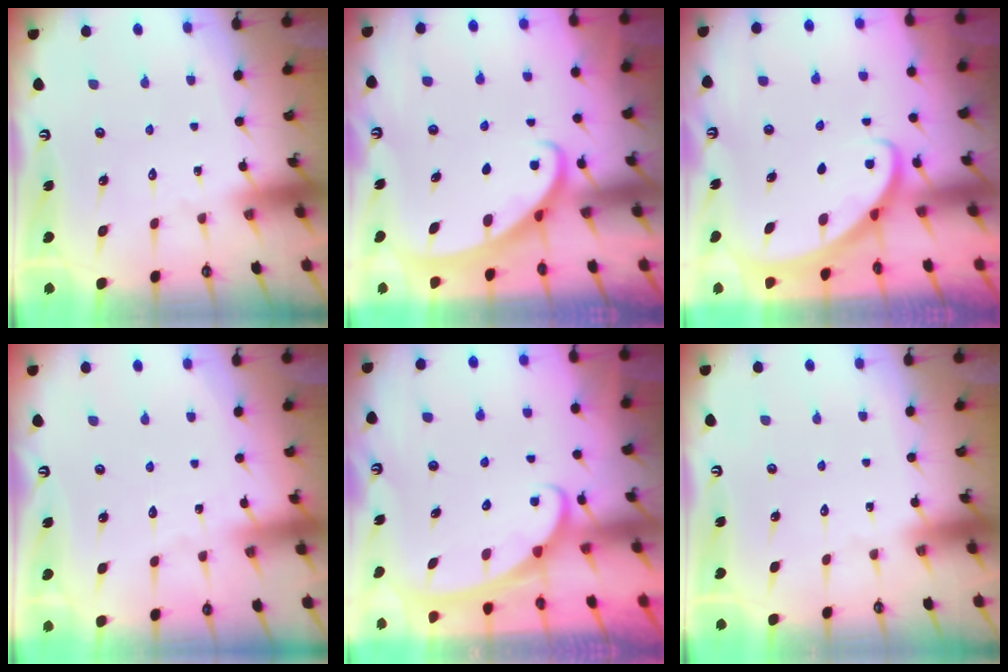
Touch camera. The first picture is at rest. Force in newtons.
{"total": 2.4, "press": 2.4, "slide": 0.2}
{"total": 2.6, "press": 2.6, "slide": 0.2}
{"total": 1.0, "press": 1.0, "slide": 0.2}
{"total": 2.4, "press": 2.4, "slide": 0.4}
{"total": 0.0}